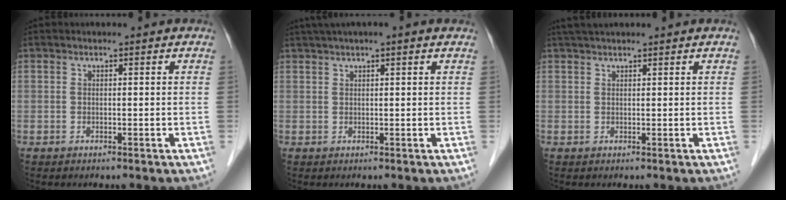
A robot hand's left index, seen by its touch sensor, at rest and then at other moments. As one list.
[{"total": 5.2, "force": [3.8, 0.1, 3.5], "torque": [-0.061, 0.037, 0.064]}, {"total": 3.2, "force": [2.9, 0.0, 1.4], "torque": [-0.018, 0.030, 0.050]}]